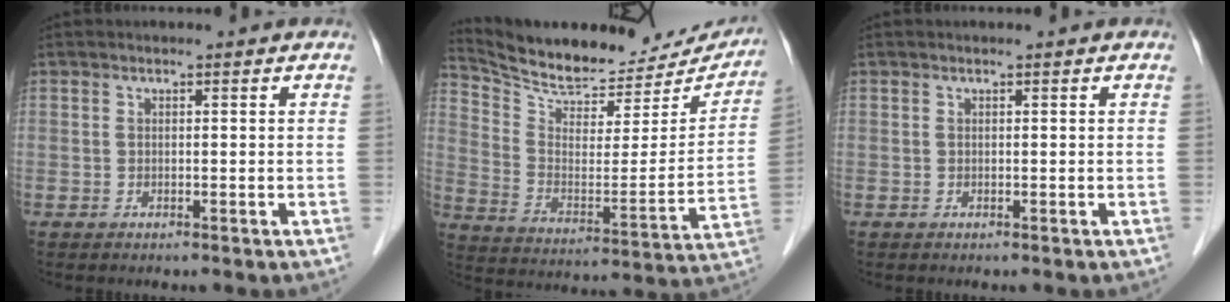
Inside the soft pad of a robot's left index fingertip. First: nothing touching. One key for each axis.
{"total": 23.3, "fx": 21.3, "fy": 7.0, "fz": 6.2, "tx": -0.102, "ty": -0.037, "tz": 0.301}
{"total": 0.0}